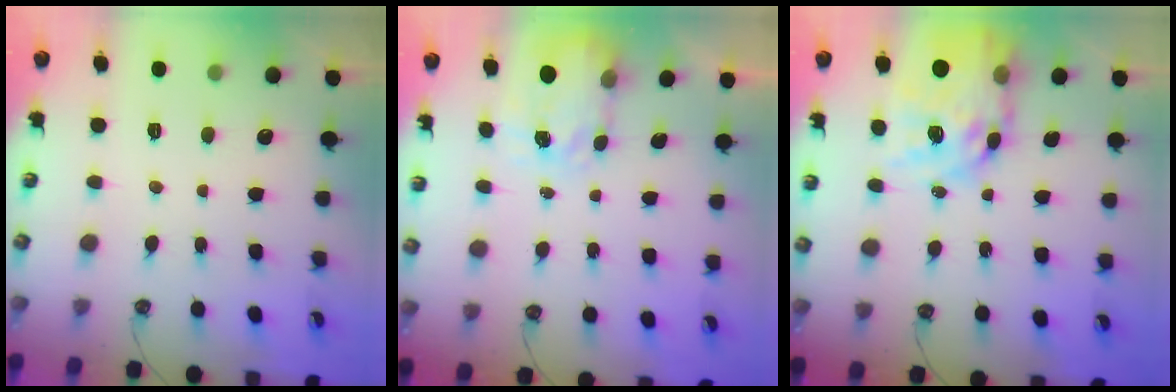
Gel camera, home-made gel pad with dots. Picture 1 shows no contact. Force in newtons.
{"total": 3.9, "press": 3.8, "slide": 0.6}
{"total": 17.1, "press": 17.0, "slide": 1.5}